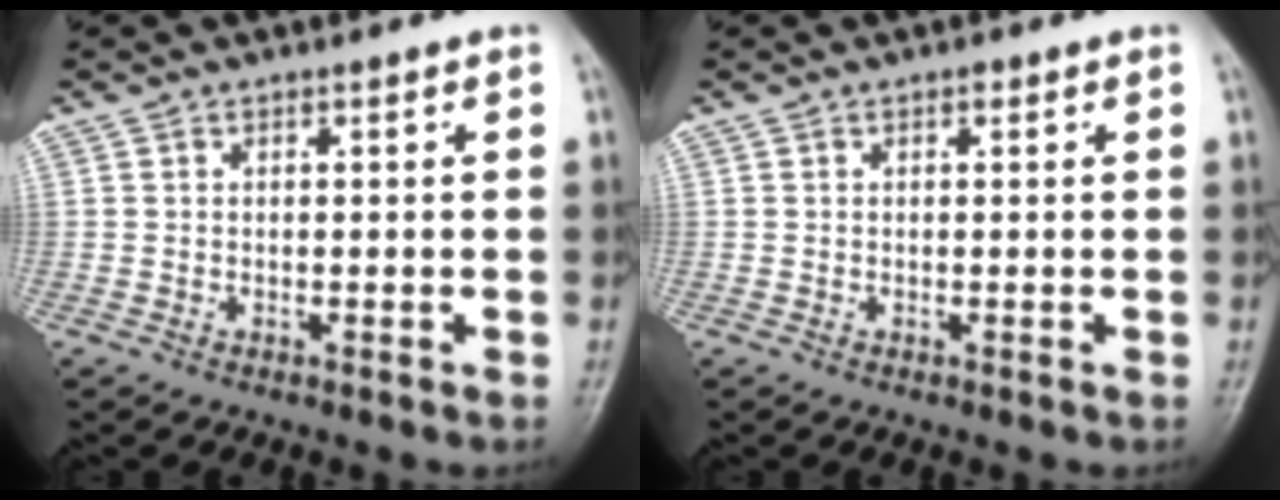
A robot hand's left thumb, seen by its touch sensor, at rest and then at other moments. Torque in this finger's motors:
{"motor_torque": [0.19, 0.08, 0.09, -0.10, 0.00]}